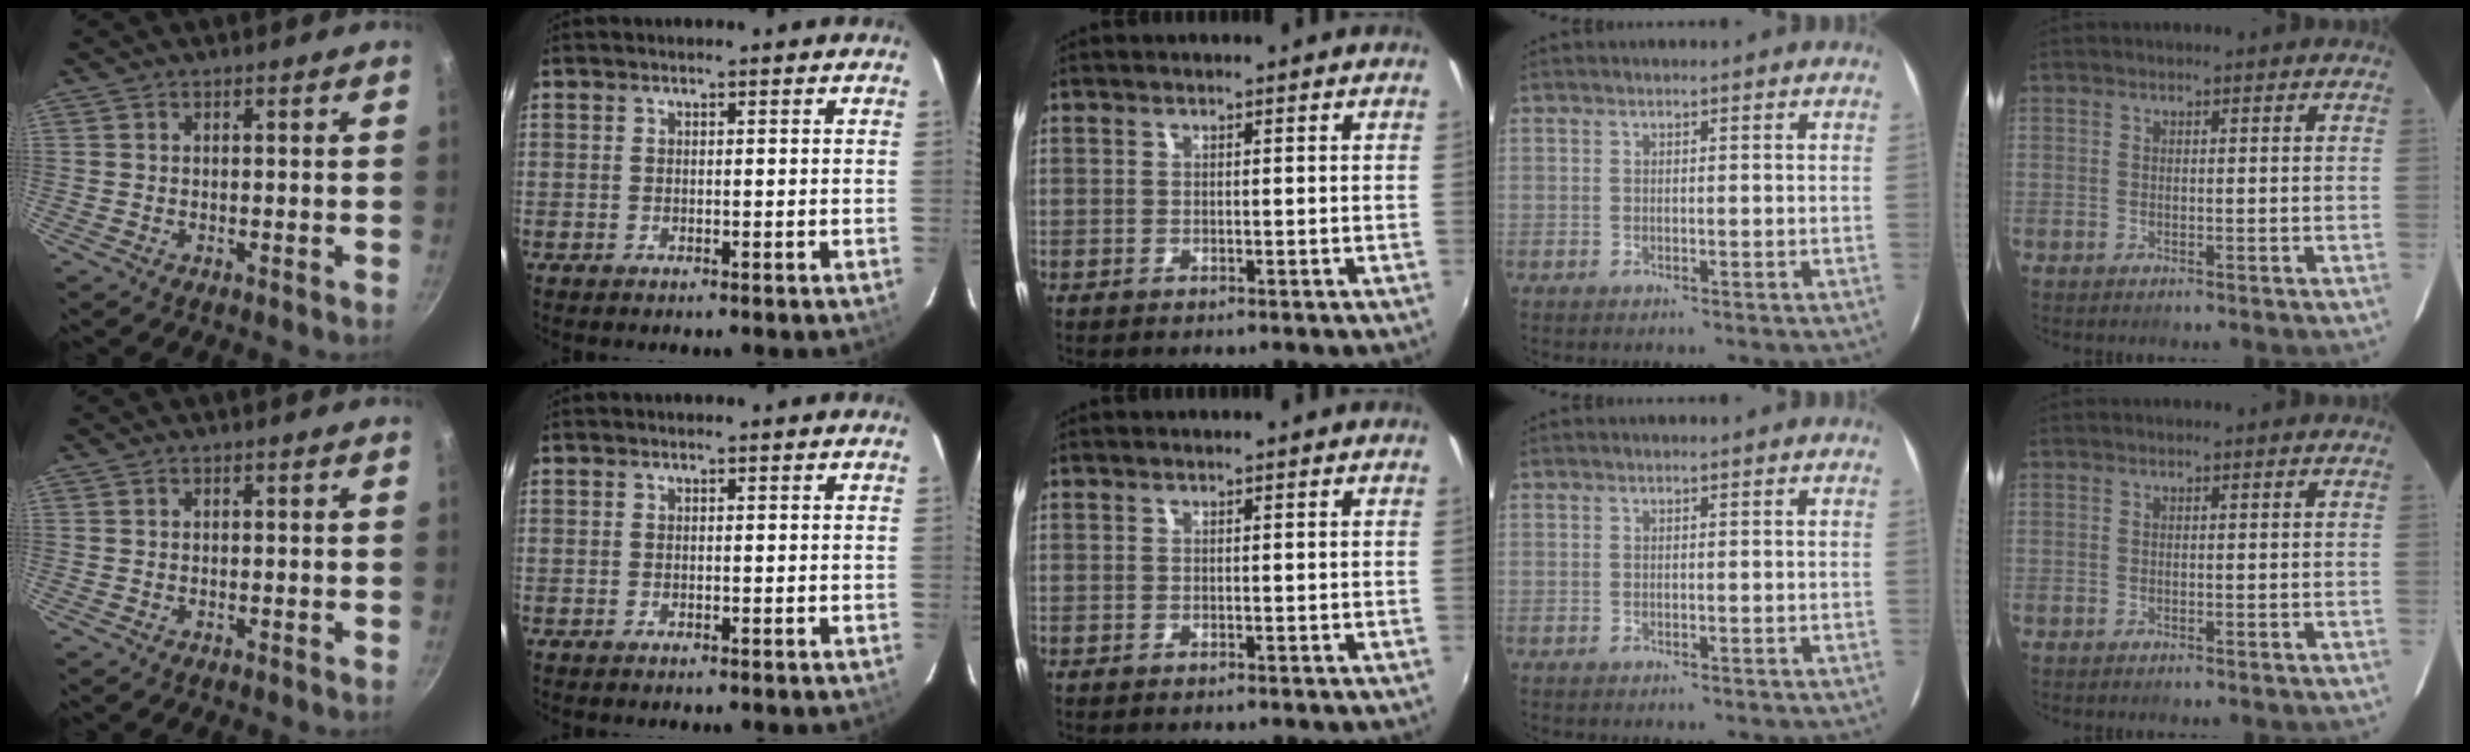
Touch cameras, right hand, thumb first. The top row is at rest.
{}